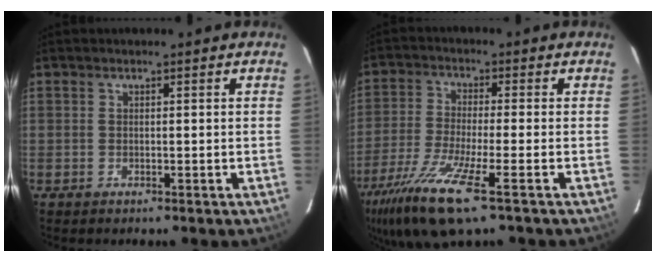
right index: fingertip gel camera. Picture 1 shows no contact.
{"total": 13.6, "force": [-8.1, 1.8, 10.8], "torque": [-0.232, -0.045, -0.155]}